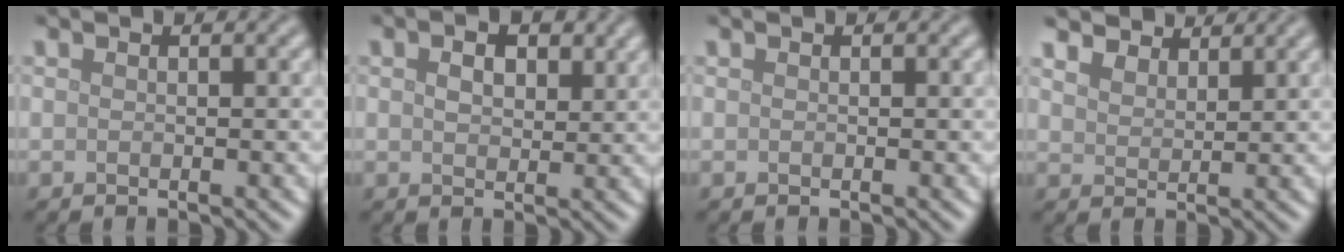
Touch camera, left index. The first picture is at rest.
{"total": 2.8, "force": [1.2, 1.7, 1.9], "torque": [-0.036, 0.001, 0.021]}
{"total": 0.0}
{"total": 4.8, "force": [4.3, 1.6, 1.3], "torque": [-0.042, -0.004, 0.075]}